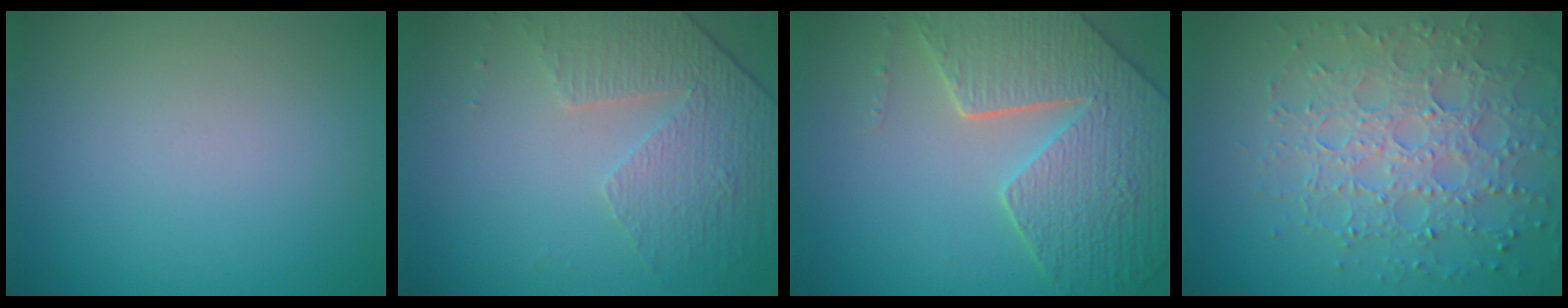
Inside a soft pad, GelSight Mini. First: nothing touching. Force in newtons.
{"total": 4.8, "press": 3.3, "slide": 3.5}
{"total": 8.8, "press": 6.2, "slide": 6.2}
{"total": 6.5, "press": 5.3, "slide": 3.9}